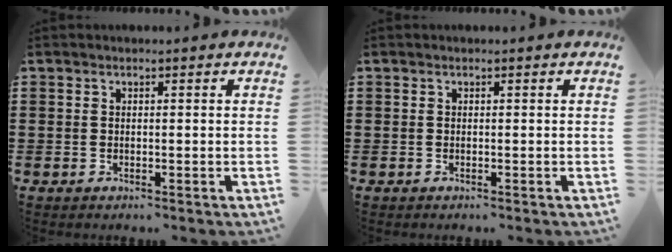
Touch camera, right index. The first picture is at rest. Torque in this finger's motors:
{"motor_torque": [0.20, -0.15, 0.00, 0.01]}